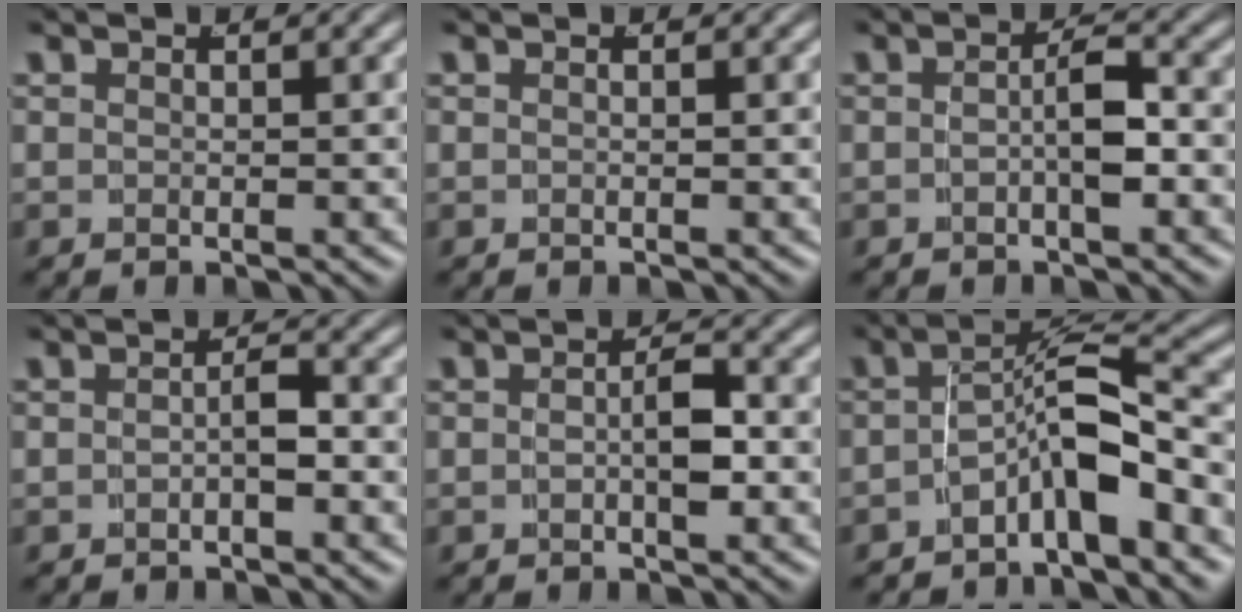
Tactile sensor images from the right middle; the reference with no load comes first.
{"total": 0.0}
{"total": 2.2, "force": [-0.8, 0.2, 2.0], "torque": [-0.031, -0.006, -0.008]}
{"total": 1.4, "force": [-0.9, 0.1, 1.1], "torque": [-0.014, -0.004, -0.011]}
{"total": 1.9, "force": [-0.6, 0.4, 1.8], "torque": [-0.024, -0.005, -0.005]}
{"total": 5.5, "force": [-2.9, 1.9, 4.3], "torque": [-0.062, -0.004, -0.043]}